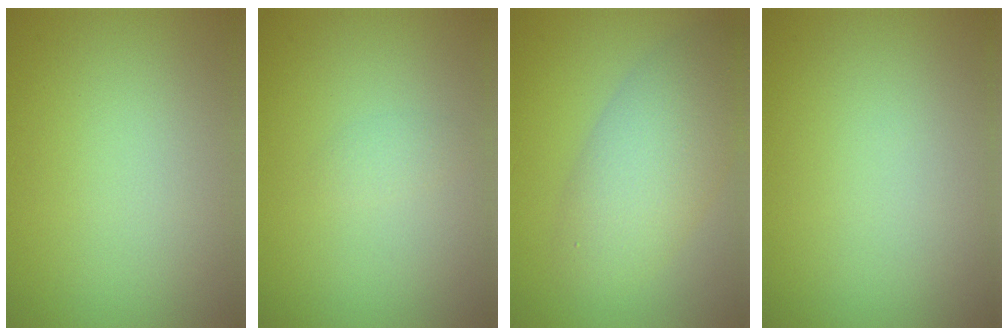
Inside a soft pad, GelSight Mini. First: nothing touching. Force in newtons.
{"total": 0.8, "press": 0.8, "slide": 0.0}
{"total": 6.0, "press": 6.0, "slide": 0.2}
{"total": 0.0}